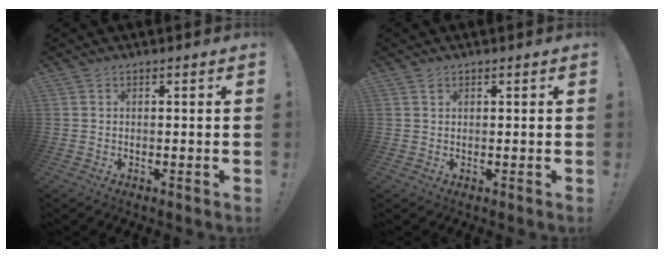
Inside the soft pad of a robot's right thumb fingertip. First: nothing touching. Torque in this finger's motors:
{"motor_torque": [-0.02, 0.54, -0.11, 0.26, 0.00]}